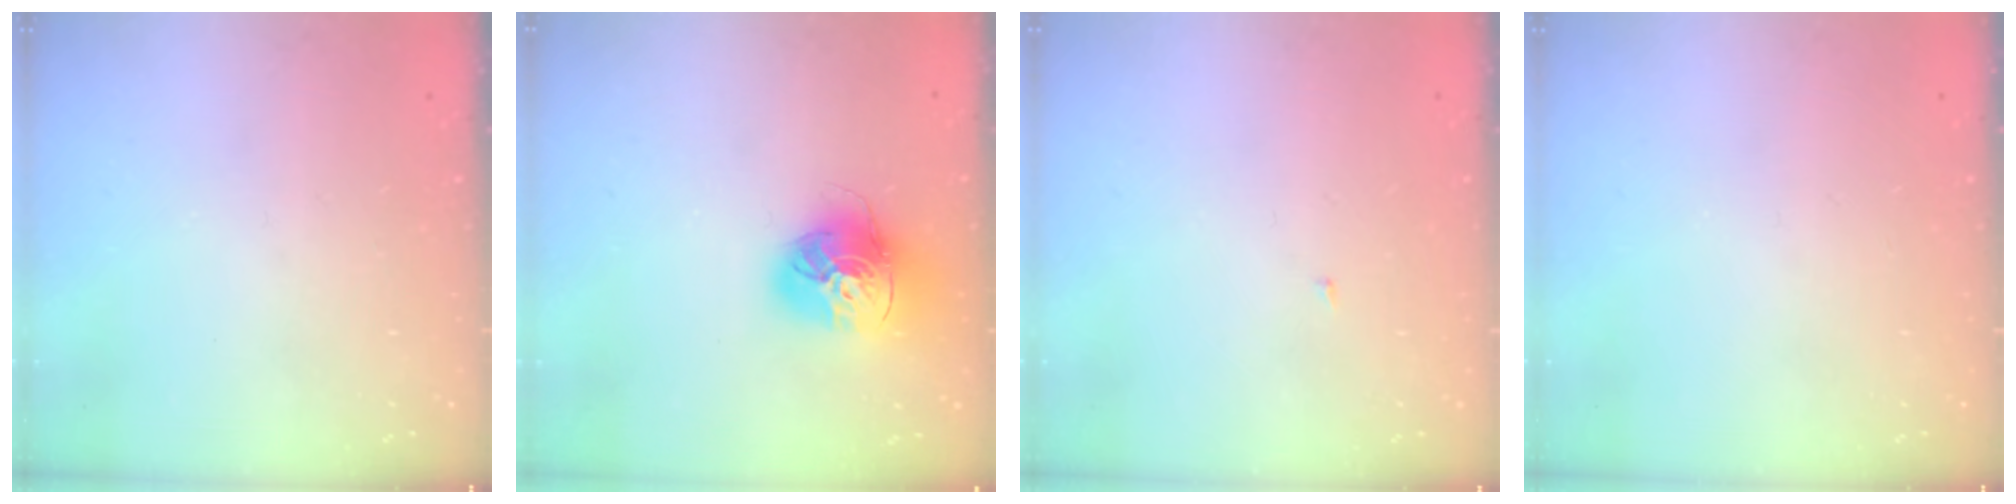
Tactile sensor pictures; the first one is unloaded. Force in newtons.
{"total": 18.0, "press": 17.9, "slide": 1.7}
{"total": 1.8, "press": 1.8, "slide": 0.2}
{"total": 0.0}